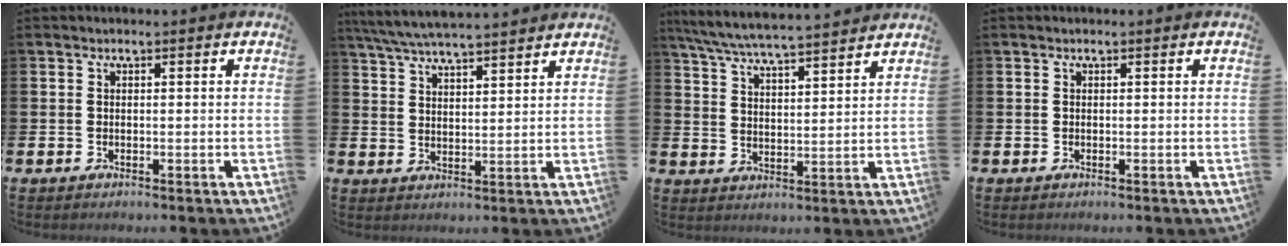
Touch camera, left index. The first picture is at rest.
{"total": 5.8, "force": [5.7, 0.2, 1.4], "torque": [-0.050, -0.022, 0.103]}
{"total": 6.5, "force": [6.2, 0.1, 1.9], "torque": [-0.063, -0.039, 0.109]}
{"total": 0.0}